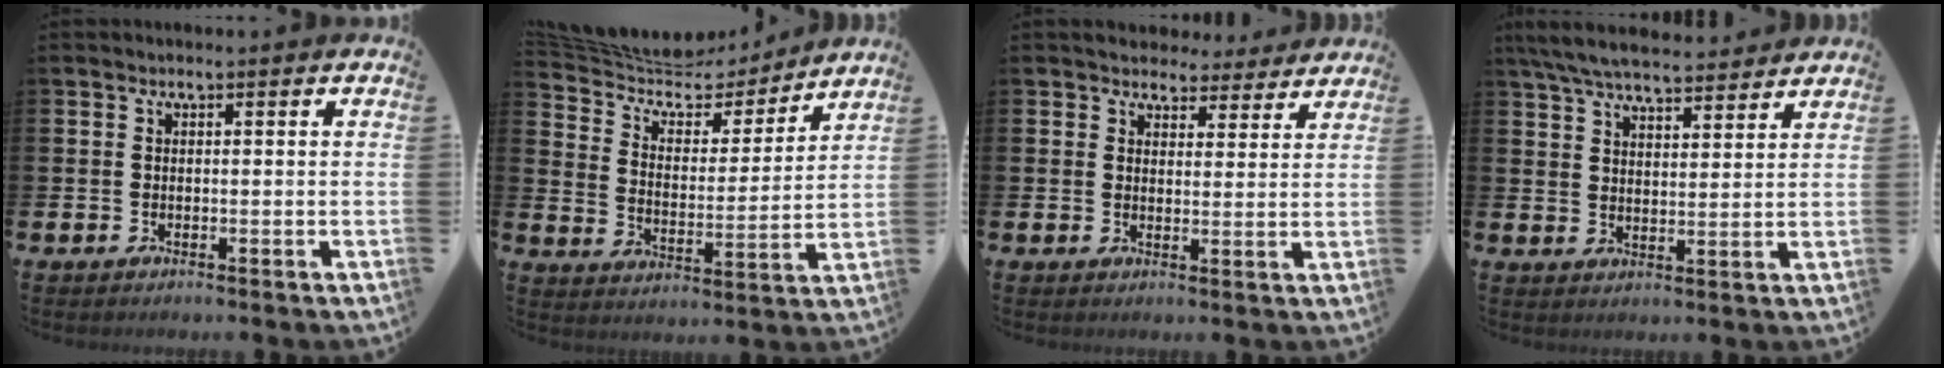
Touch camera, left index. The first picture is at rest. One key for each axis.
{"total": 7.3, "fx": 6.4, "fy": 2.9, "fz": 2.0, "tx": -0.068, "ty": -0.049, "tz": 0.108}
{"total": 4.0, "fx": 3.8, "fy": 1.5, "fz": -0.1, "tx": -0.002, "ty": -0.027, "tz": 0.064}
{"total": 6.9, "fx": 6.5, "fy": 1.1, "fz": 1.9, "tx": -0.053, "ty": -0.033, "tz": 0.118}